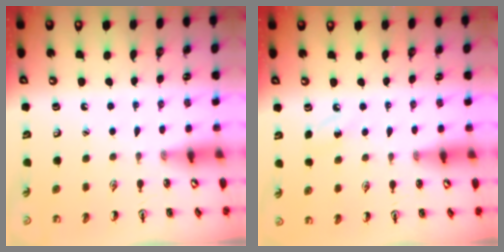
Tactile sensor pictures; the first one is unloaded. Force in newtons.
{"total": 5.0, "press": 4.6, "slide": 1.8}